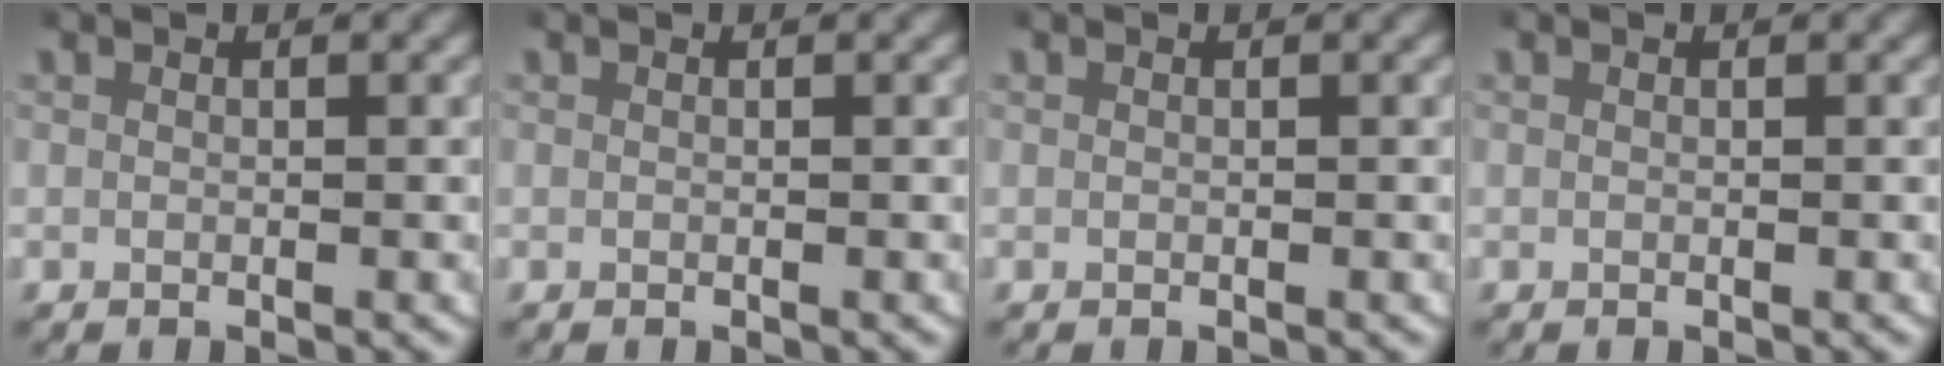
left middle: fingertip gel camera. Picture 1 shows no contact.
{"total": 0.0}
{"total": 0.0}
{"total": 0.0}